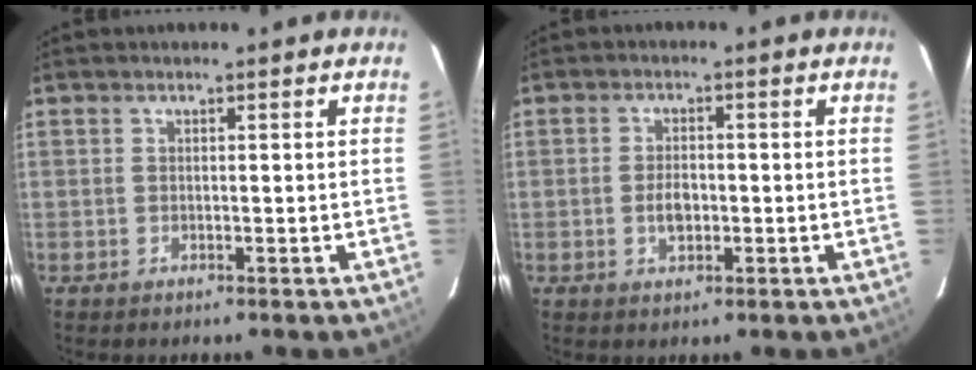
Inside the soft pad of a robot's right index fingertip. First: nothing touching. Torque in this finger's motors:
{"motor_torque": [1.03, 0.08, 0.55, 0.05]}